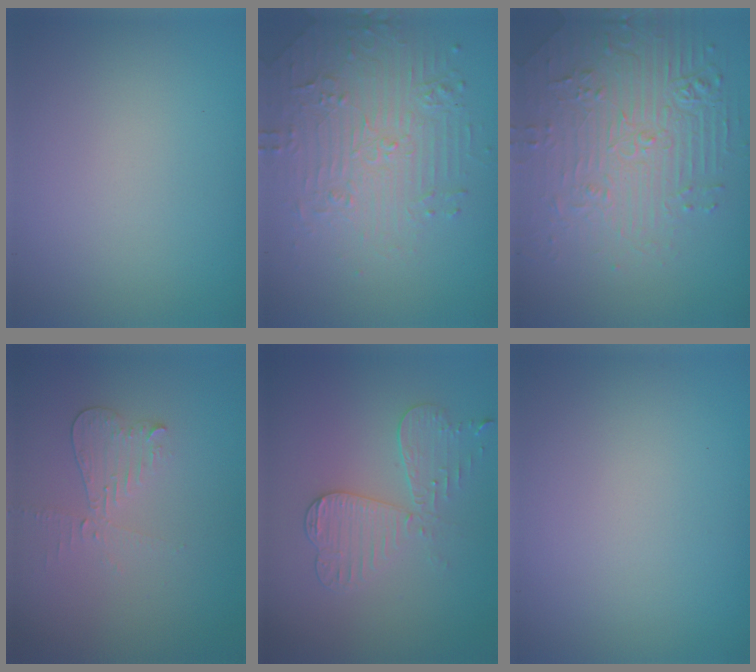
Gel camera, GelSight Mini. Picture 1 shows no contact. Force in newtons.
{"total": 5.0, "press": 3.7, "slide": 3.4}
{"total": 4.9, "press": 4.5, "slide": 2.0}
{"total": 2.1, "press": 2.0, "slide": 0.5}
{"total": 3.7, "press": 3.3, "slide": 1.5}
{"total": 0.0}